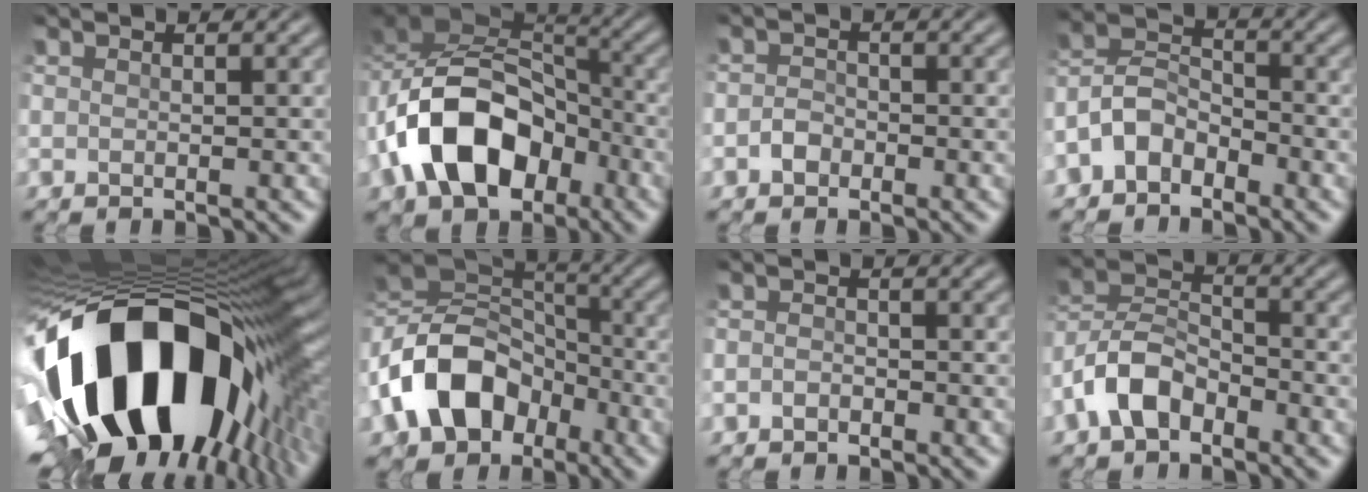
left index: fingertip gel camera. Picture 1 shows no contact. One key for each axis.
{"total": 12.0, "fx": -4.6, "fy": 7.7, "fz": 7.9, "tx": -0.155, "ty": 0.009, "tz": -0.084}
{"total": 1.2, "fx": -0.8, "fy": 0.7, "fz": 0.5, "tx": -0.010, "ty": 0.007, "tz": -0.018}
{"total": 4.3, "fx": -2.8, "fy": 2.6, "fz": 1.9, "tx": -0.040, "ty": 0.011, "tz": -0.066}
{"total": 19.8, "fx": -5.0, "fy": 11.2, "fz": 15.6, "tx": -0.282, "ty": -0.055, "tz": -0.054}
{"total": 12.6, "fx": -4.8, "fy": 9.0, "fz": 7.3, "tx": -0.164, "ty": -0.007, "tz": -0.093}
{"total": 0.9, "fx": -0.8, "fy": 0.4, "fz": 0.3, "tx": -0.005, "ty": 0.005, "tz": -0.017}
{"total": 5.4, "fx": -3.3, "fy": 2.9, "fz": 3.1, "tx": -0.066, "ty": 0.011, "tz": -0.071}